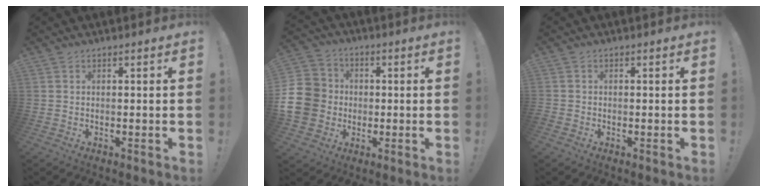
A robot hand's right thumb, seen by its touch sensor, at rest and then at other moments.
{"total": 14.1, "force": [-1.2, 12.6, 6.2], "torque": [-0.122, 0.021, -0.014]}
{"total": 1.1, "force": [-0.6, 0.9, 0.3], "torque": [-0.003, 0.003, -0.011]}